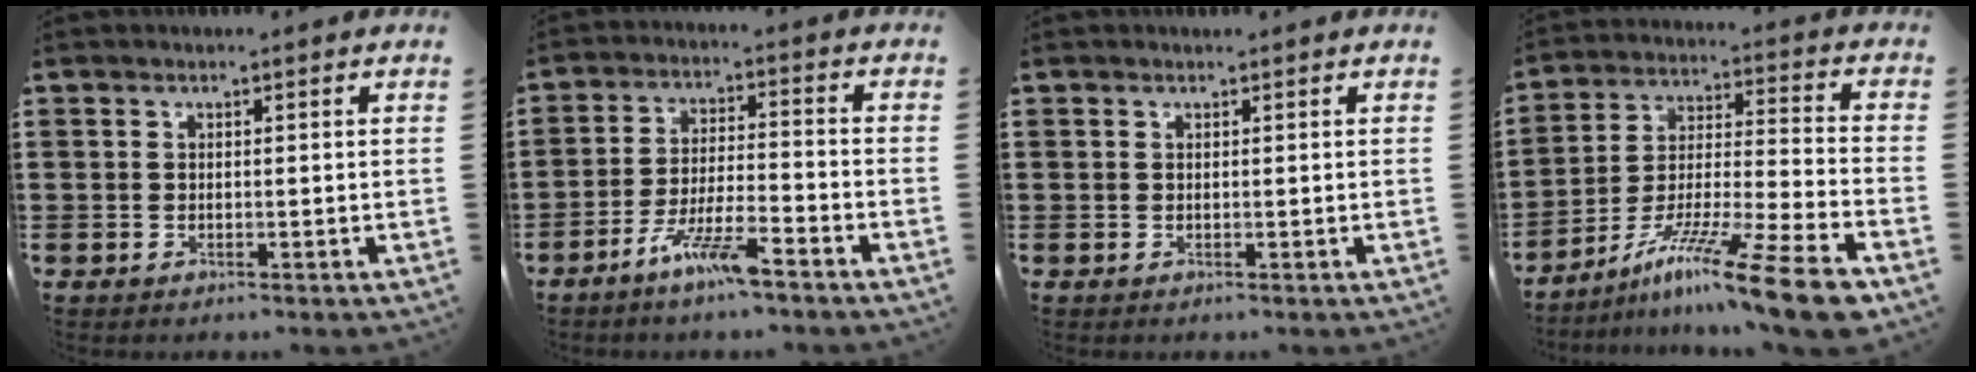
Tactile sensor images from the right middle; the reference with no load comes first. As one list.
[{"total": 7.1, "force": [-5.0, 0.9, 5.0], "torque": [-0.106, -0.005, -0.095]}, {"total": 0.0}, {"total": 15.1, "force": [-11.0, 0.1, 10.3], "torque": [-0.173, 0.021, -0.200]}]